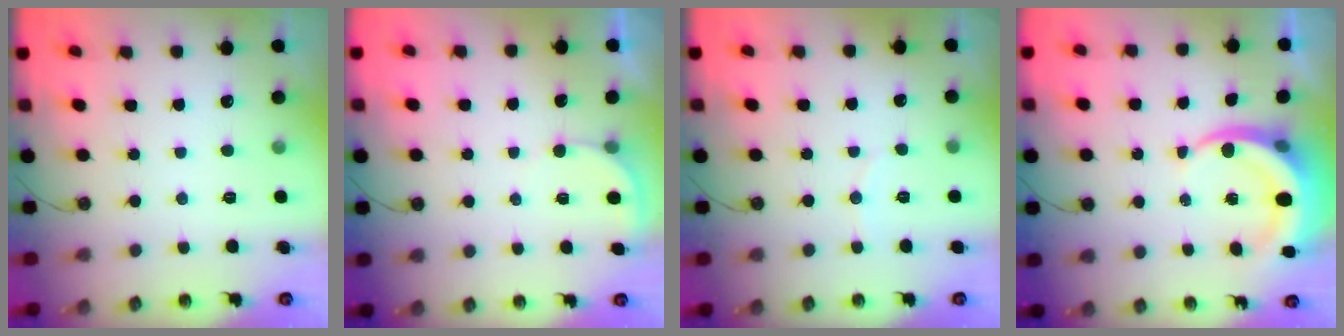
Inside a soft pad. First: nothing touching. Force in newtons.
{"total": 2.9, "press": 2.9, "slide": 0.2}
{"total": 2.7, "press": 2.7, "slide": 0.3}
{"total": 7.5, "press": 7.4, "slide": 1.0}